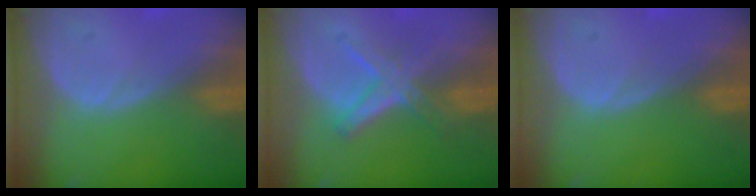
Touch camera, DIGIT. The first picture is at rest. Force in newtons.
{"total": 5.8, "press": 5.5, "slide": 1.8}
{"total": 0.0}